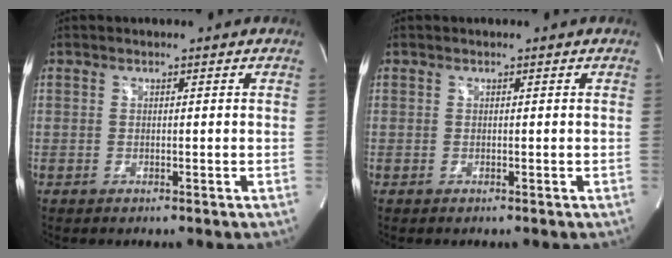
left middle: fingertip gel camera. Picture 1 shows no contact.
{"total": 0.0}